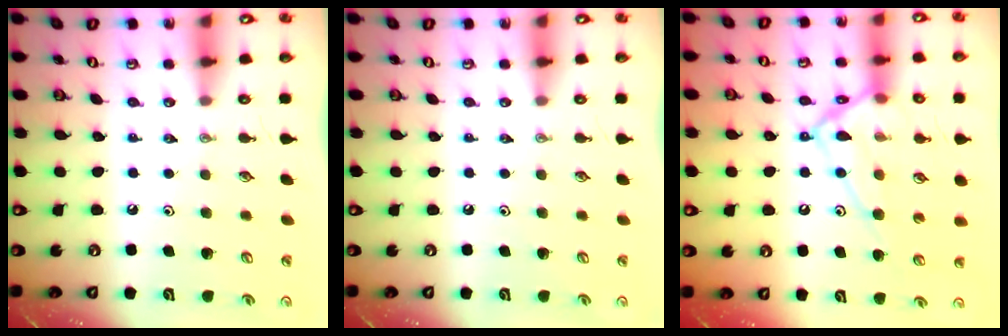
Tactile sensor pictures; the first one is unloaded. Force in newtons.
{"total": 0.0}
{"total": 15.8, "press": 15.8, "slide": 1.0}